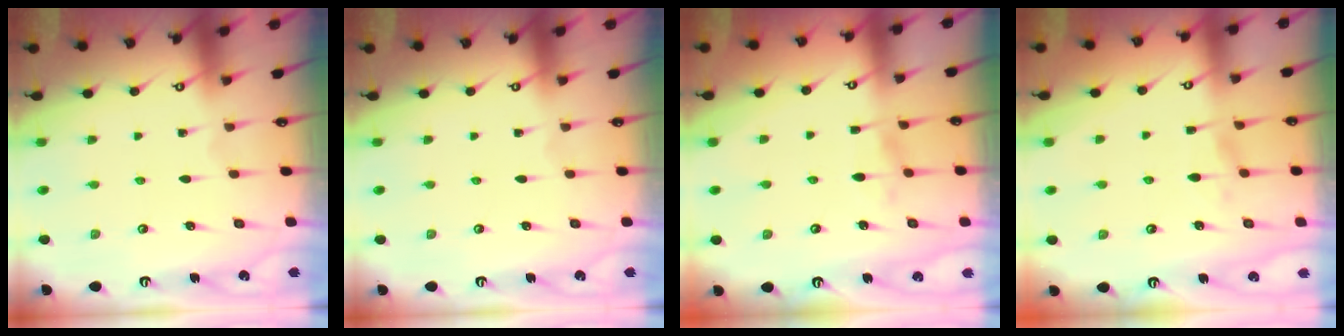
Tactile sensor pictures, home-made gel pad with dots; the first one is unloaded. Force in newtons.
{"total": 0.0}
{"total": 4.5, "press": 4.4, "slide": 0.2}
{"total": 2.0, "press": 1.7, "slide": 1.0}